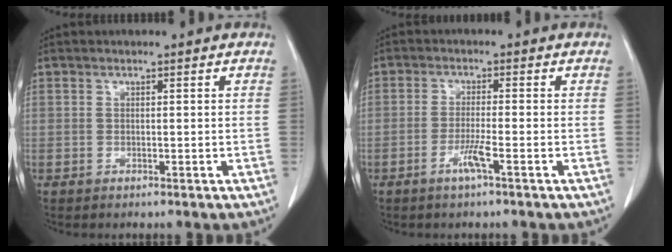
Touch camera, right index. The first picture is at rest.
{"total": 3.2, "force": [-1.6, -0.4, 2.7], "torque": [-0.055, -0.006, -0.034]}